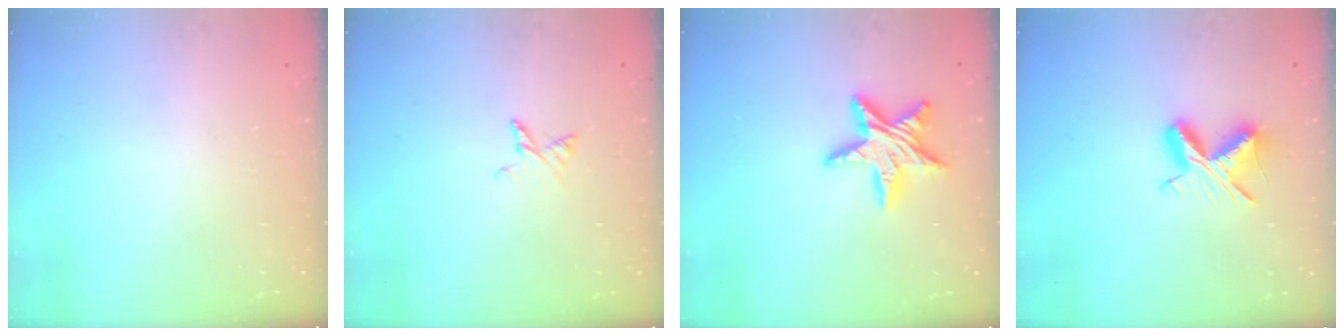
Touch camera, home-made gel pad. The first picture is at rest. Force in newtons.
{"total": 3.5, "press": 3.5, "slide": 0.3}
{"total": 13.2, "press": 13.2, "slide": 1.0}
{"total": 8.5, "press": 8.5, "slide": 0.4}